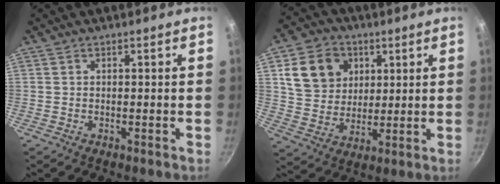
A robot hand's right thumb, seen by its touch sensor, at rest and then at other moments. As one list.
[{"total": 13.2, "force": [4.4, 10.9, 5.9], "torque": [-0.082, -0.004, 0.078]}]